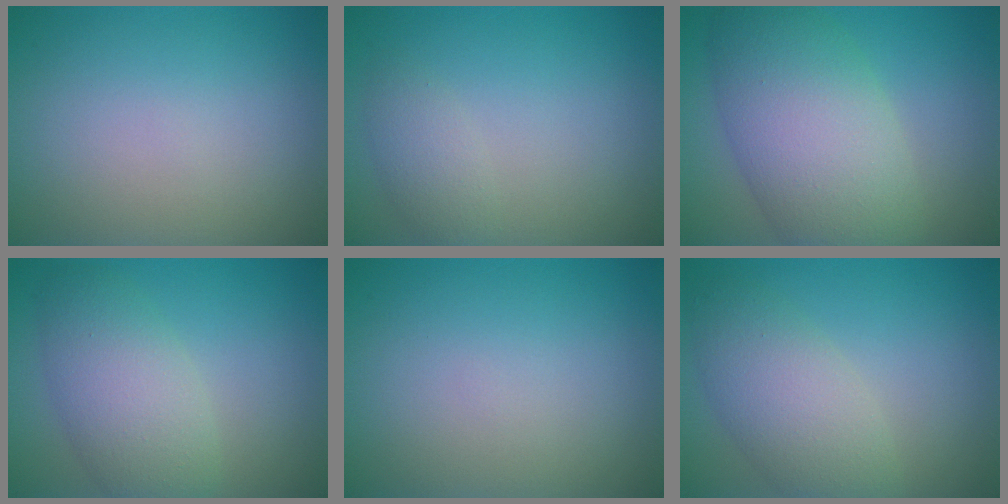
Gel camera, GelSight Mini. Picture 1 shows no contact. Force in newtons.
{"total": 1.8, "press": 1.8, "slide": 0.1}
{"total": 9.5, "press": 9.4, "slide": 0.6}
{"total": 5.3, "press": 5.3, "slide": 0.3}
{"total": 0.0}
{"total": 4.9, "press": 4.9, "slide": 0.2}